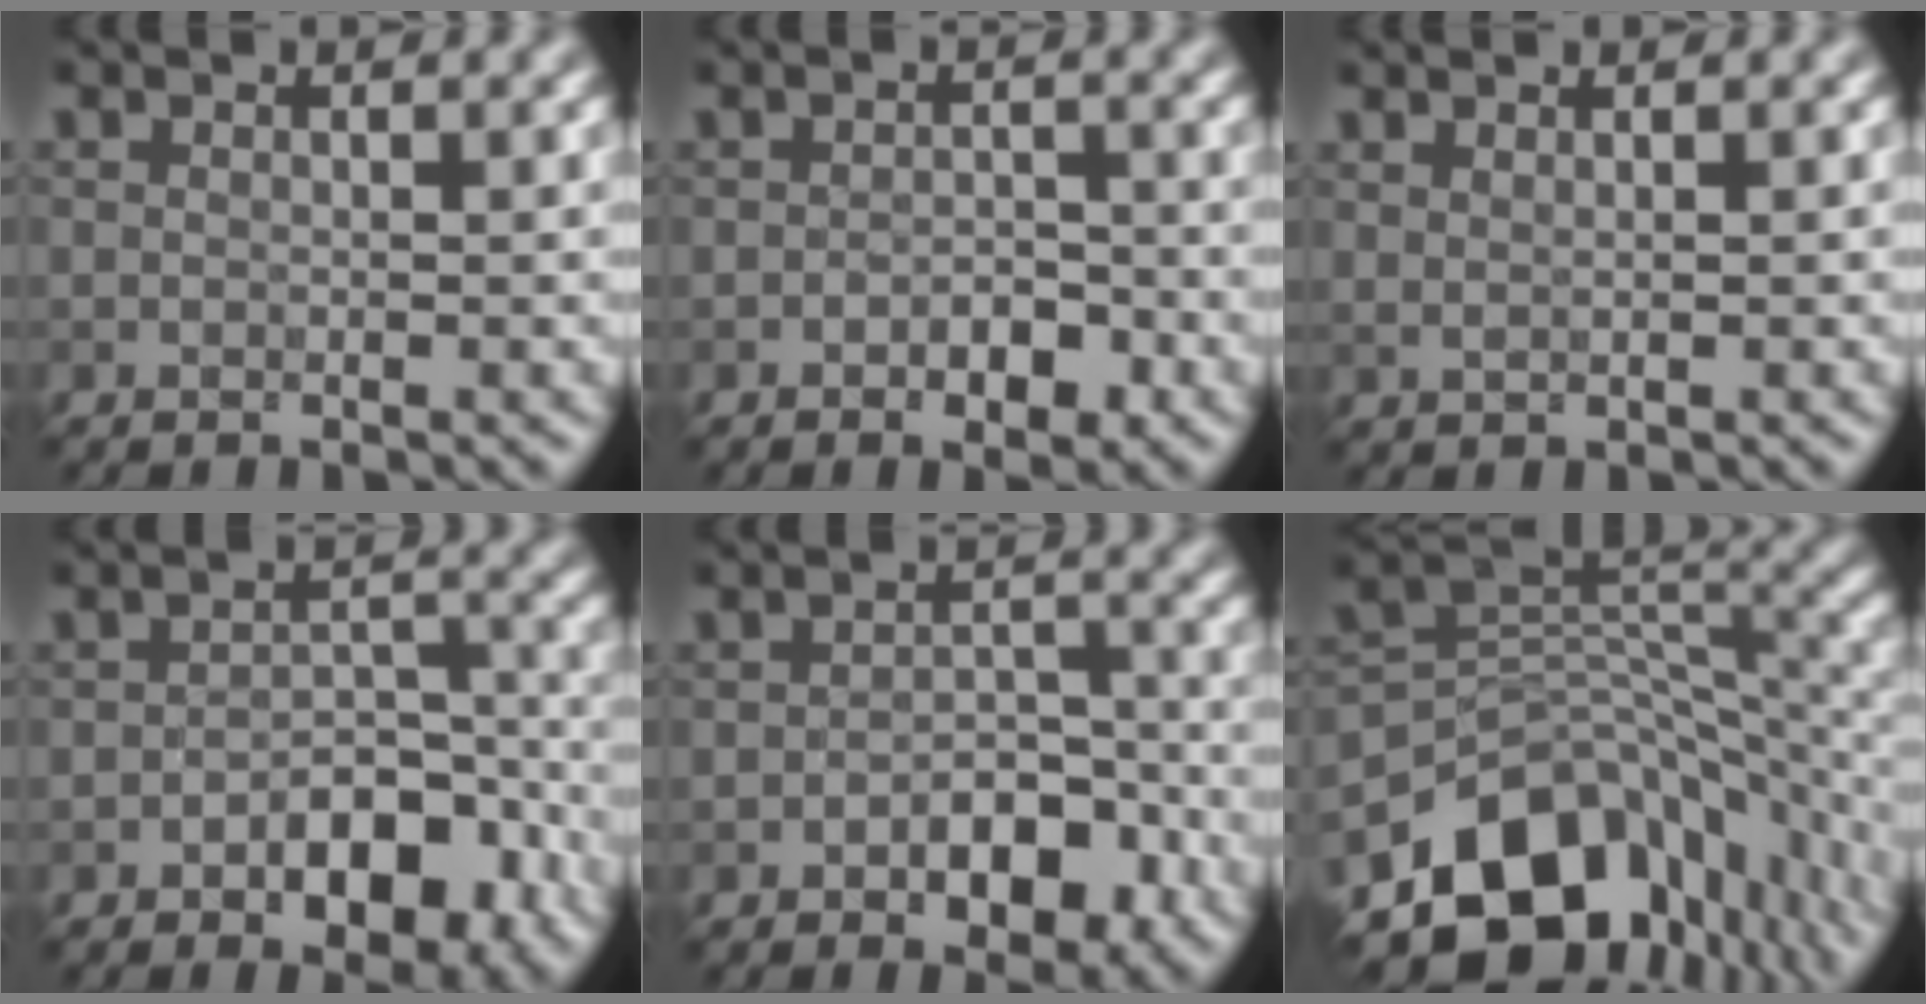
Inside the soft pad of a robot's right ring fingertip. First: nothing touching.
{"total": 2.2, "force": [-1.4, 1.1, 1.2], "torque": [-0.016, 0.002, -0.018]}
{"total": 1.4, "force": [1.1, 0.6, 0.5], "torque": [-0.002, -0.001, 0.010]}
{"total": 5.4, "force": [-3.0, 3.0, 3.3], "torque": [-0.038, 0.004, -0.044]}
{"total": 4.3, "force": [-2.4, 2.4, 2.6], "torque": [-0.030, 0.004, -0.032]}
{"total": 13.0, "force": [-7.1, 8.2, 7.1], "torque": [-0.134, -0.008, -0.109]}